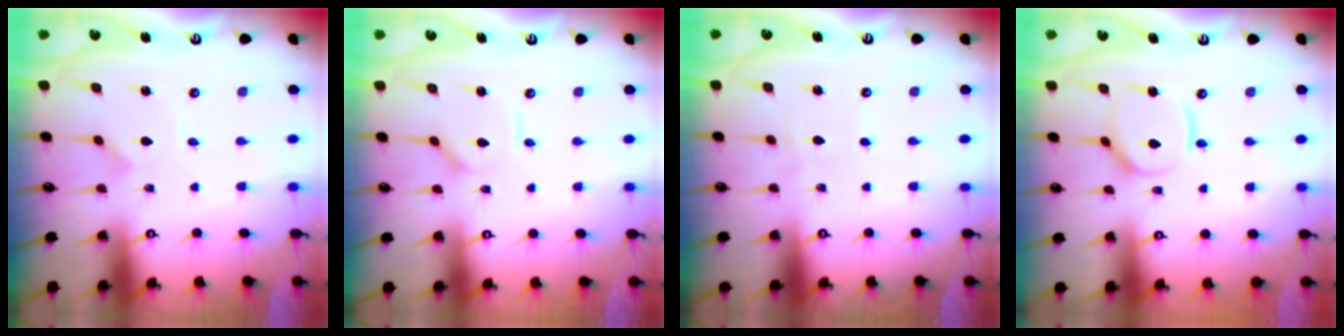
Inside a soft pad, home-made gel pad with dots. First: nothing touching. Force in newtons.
{"total": 2.6, "press": 2.6, "slide": 0.4}
{"total": 1.8, "press": 1.7, "slide": 0.2}
{"total": 8.5, "press": 8.4, "slide": 0.9}